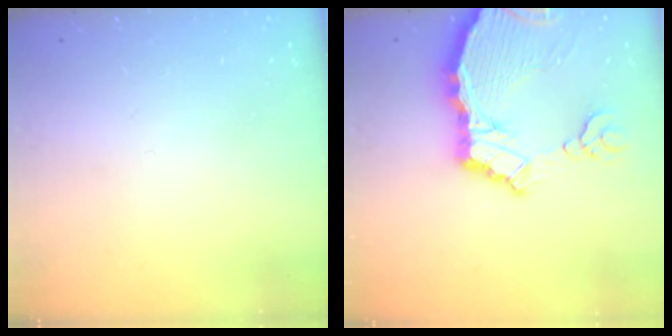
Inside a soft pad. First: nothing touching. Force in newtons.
{"total": 10.4, "press": 10.3, "slide": 1.2}